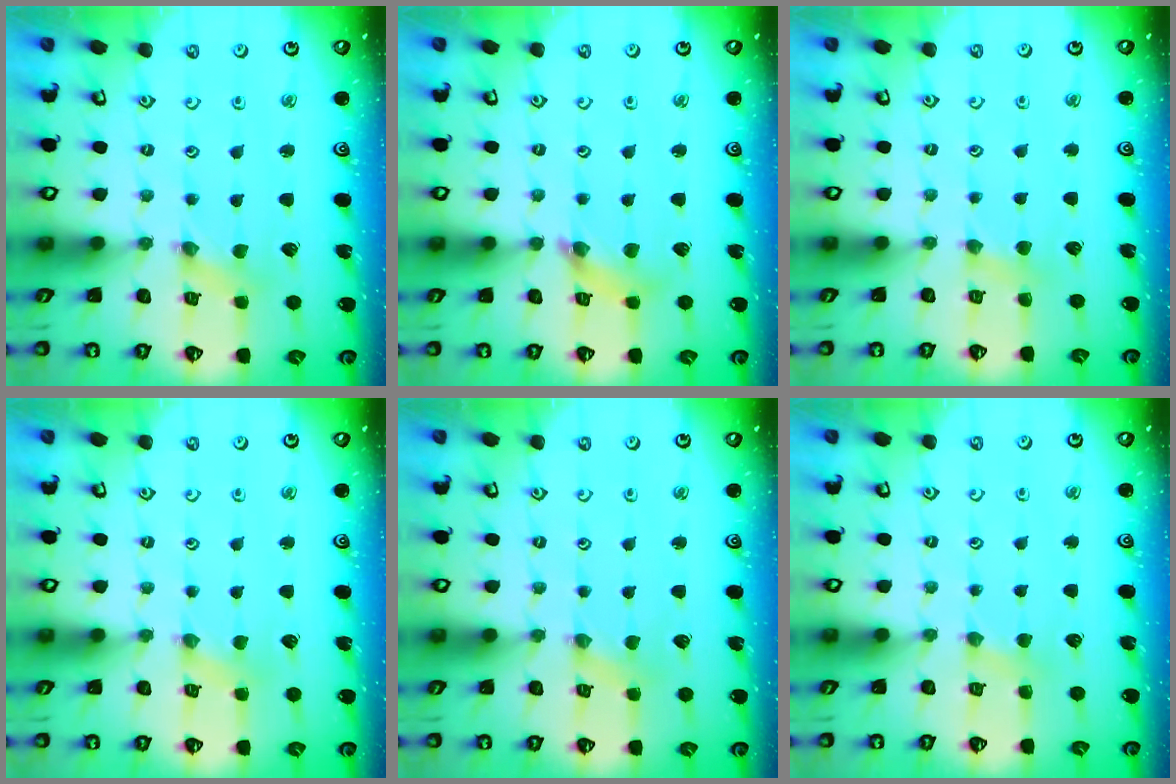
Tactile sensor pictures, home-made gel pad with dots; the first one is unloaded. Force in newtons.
{"total": 5.6, "press": 5.6, "slide": 0.5}
{"total": 3.4, "press": 3.4, "slide": 0.5}
{"total": 0.0}
{"total": 0.5, "press": 0.5, "slide": 0.2}
{"total": 2.6, "press": 2.6, "slide": 0.5}